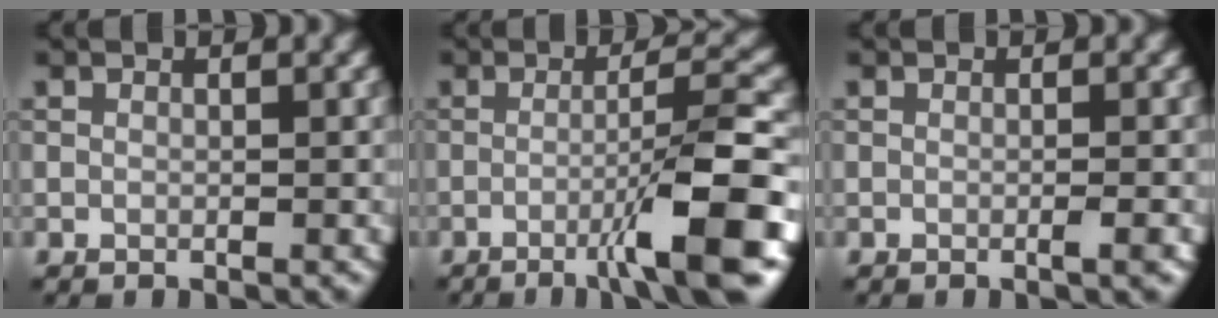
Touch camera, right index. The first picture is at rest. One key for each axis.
{"total": 7.9, "fx": -3.1, "fy": 0.9, "fz": 7.2, "tx": -0.103, "ty": 0.014, "tz": -0.059}
{"total": 0.9, "fx": -0.3, "fy": 0.0, "fz": 0.8, "tx": -0.011, "ty": 0.002, "tz": -0.008}